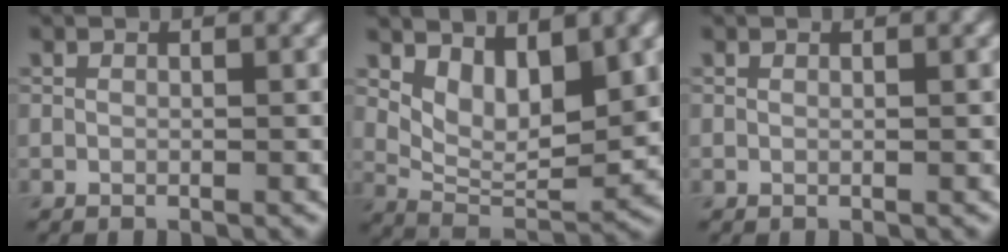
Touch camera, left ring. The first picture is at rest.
{"total": 5.6, "force": [2.5, 2.8, 4.1], "torque": [-0.071, -0.018, 0.049]}
{"total": 0.0}